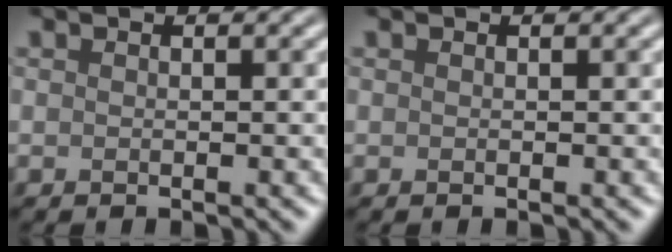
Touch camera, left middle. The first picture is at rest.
{"total": 0.0}